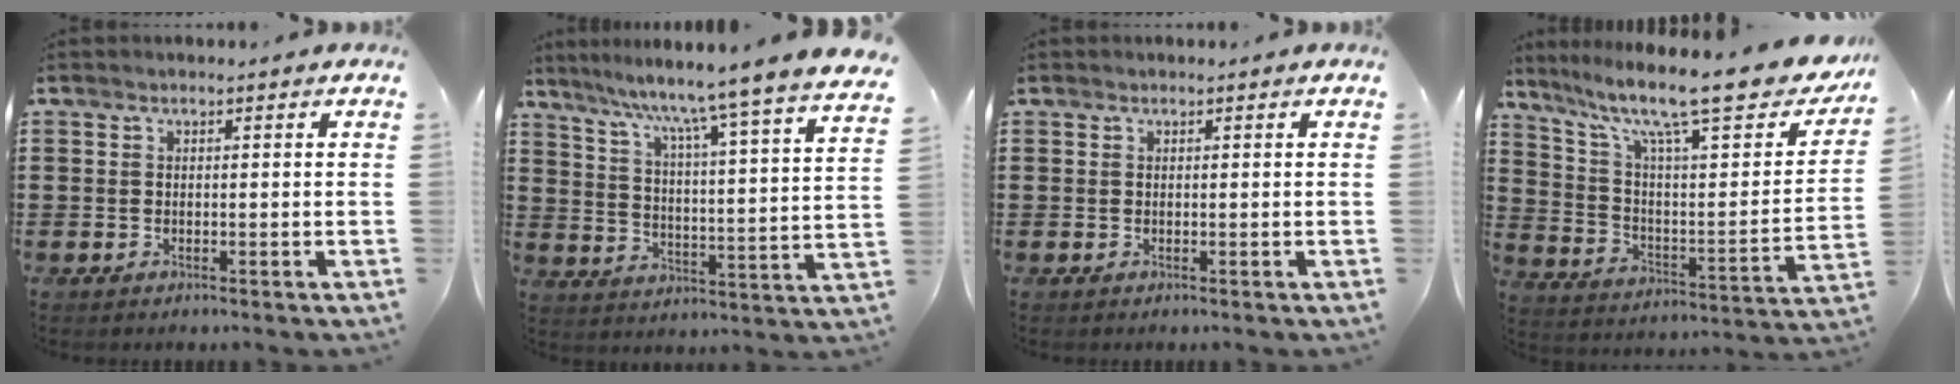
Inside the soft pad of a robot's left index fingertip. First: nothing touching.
{"total": 7.1, "force": [6.0, -2.3, 2.8], "torque": [-0.073, -0.068, 0.087]}
{"total": 0.0}
{"total": 14.0, "force": [10.6, 2.0, 8.9], "torque": [-0.178, -0.074, 0.168]}